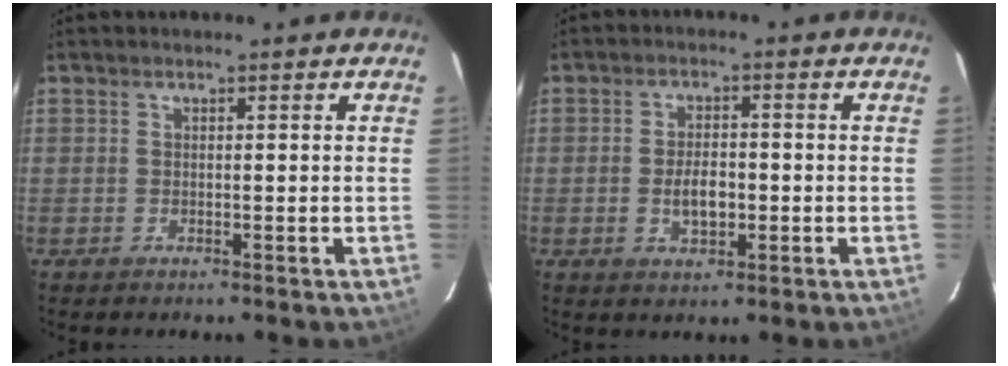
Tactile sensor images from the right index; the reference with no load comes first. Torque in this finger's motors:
{"motor_torque": [0.20, -0.11, 0.22, 0.05]}